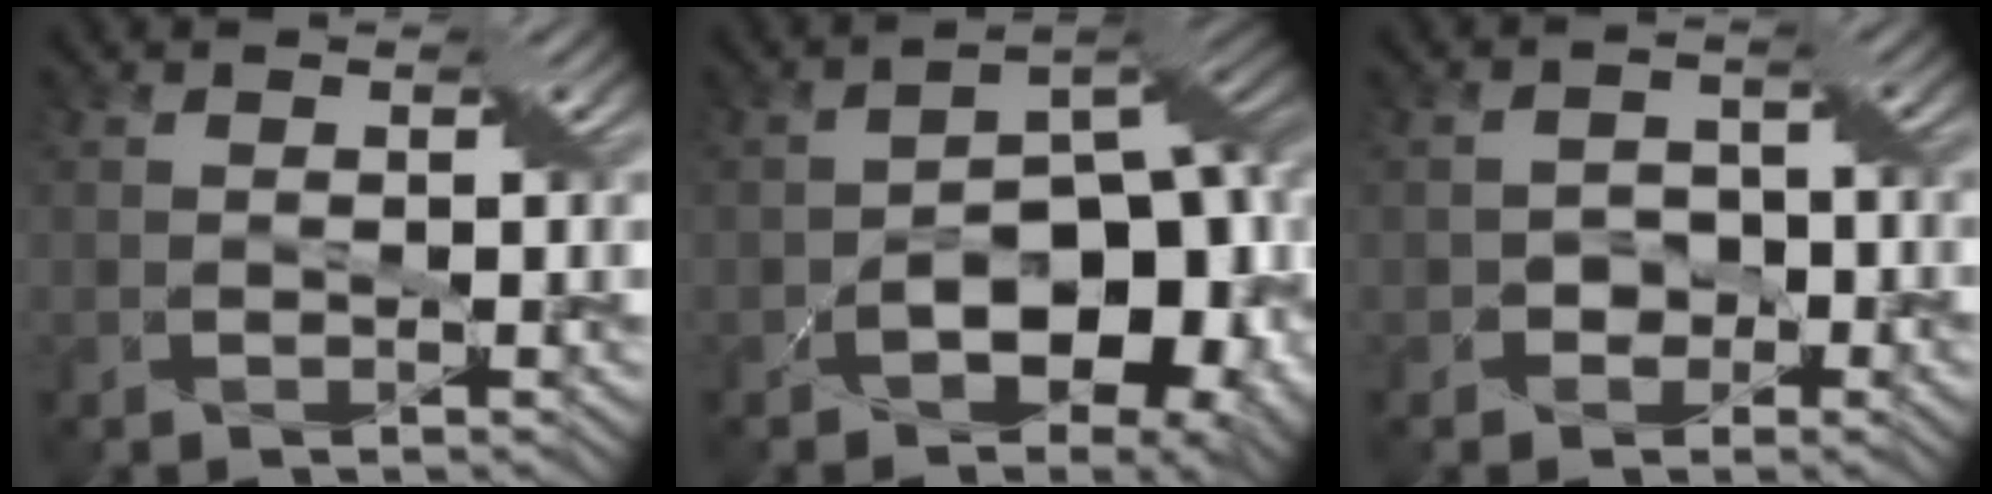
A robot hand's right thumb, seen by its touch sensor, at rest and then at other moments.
{"total": 13.8, "force": [-4.4, 8.4, 10.1], "torque": [-0.118, -0.020, -0.058]}
{"total": 2.6, "force": [-1.2, 2.1, 0.9], "torque": [-0.011, 0.006, -0.020]}